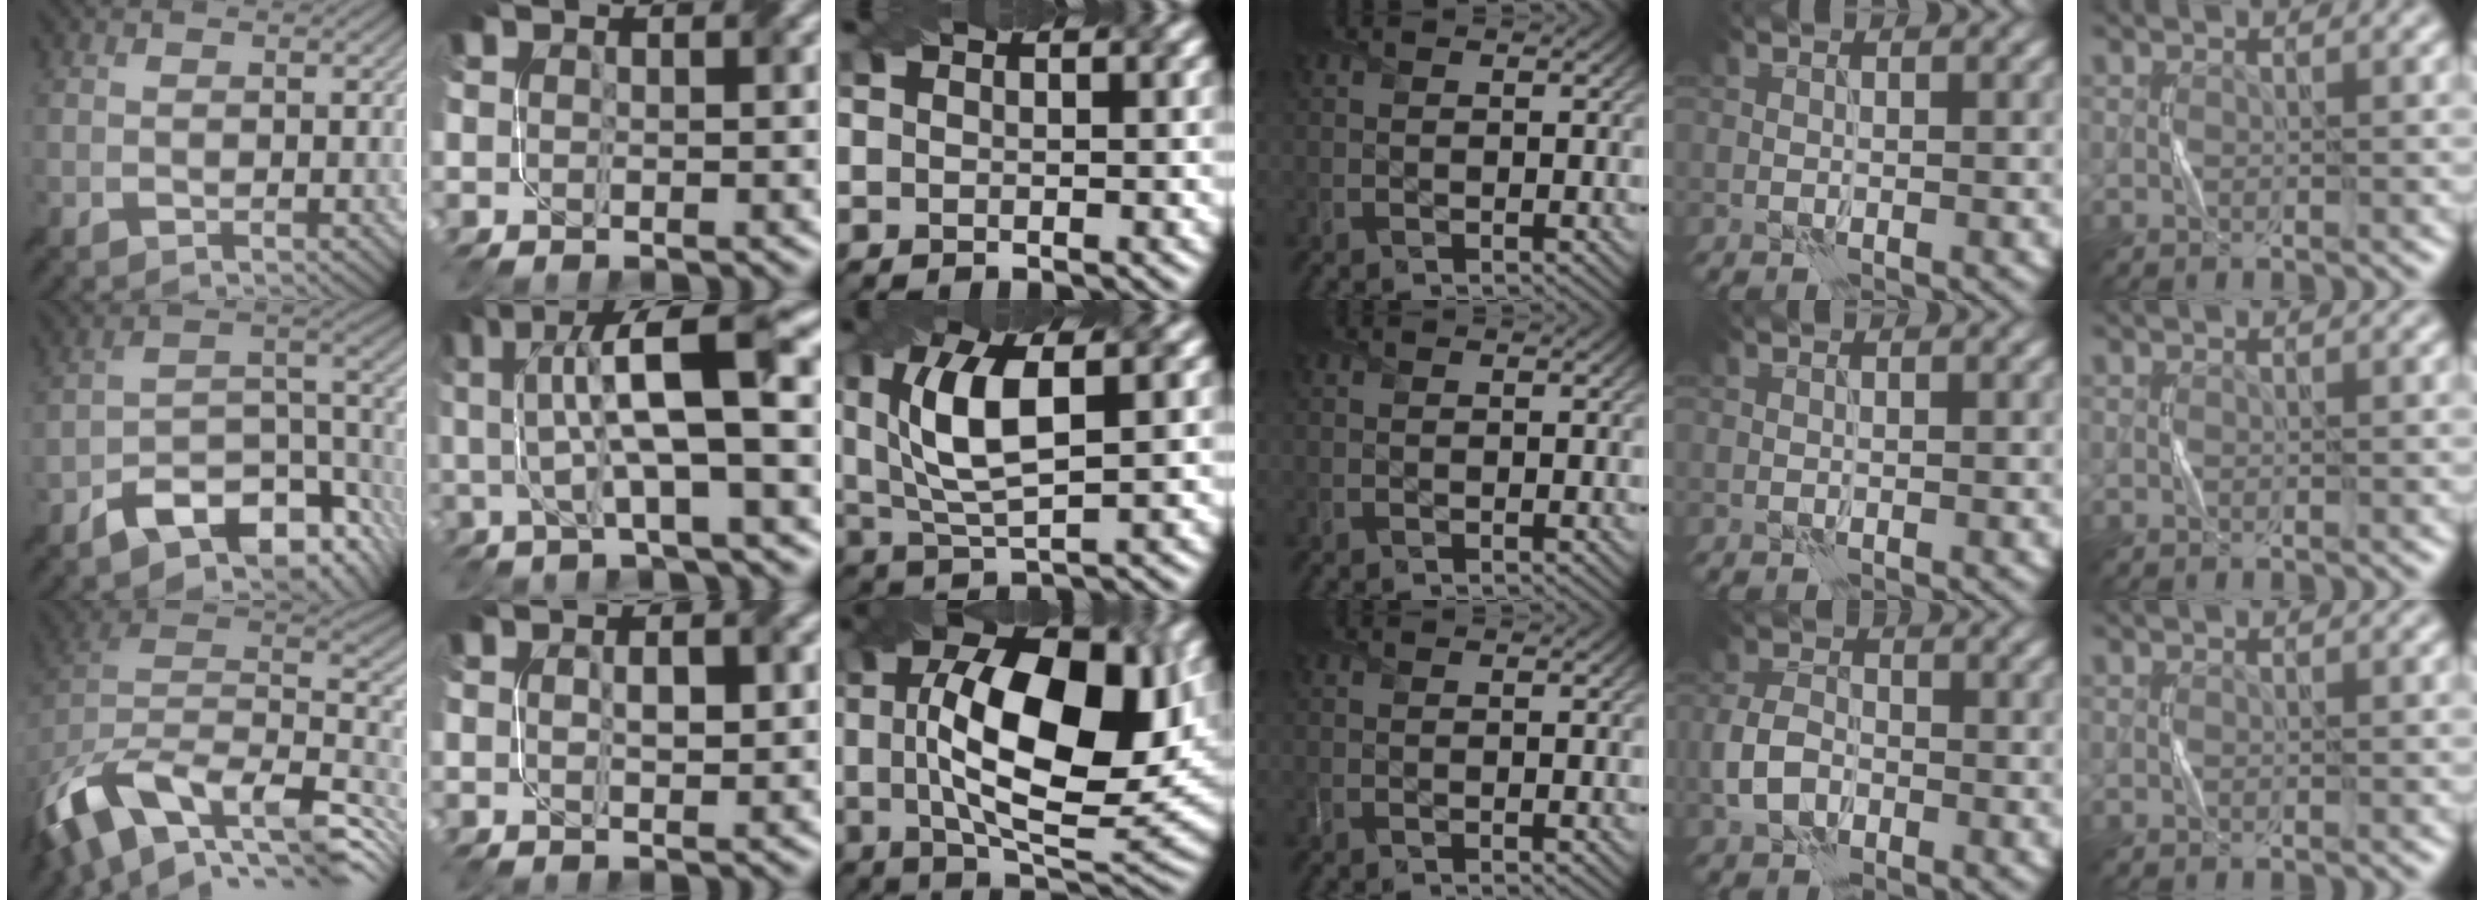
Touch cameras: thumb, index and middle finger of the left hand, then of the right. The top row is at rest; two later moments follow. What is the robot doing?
{"motion": "twist", "object": "screw"}